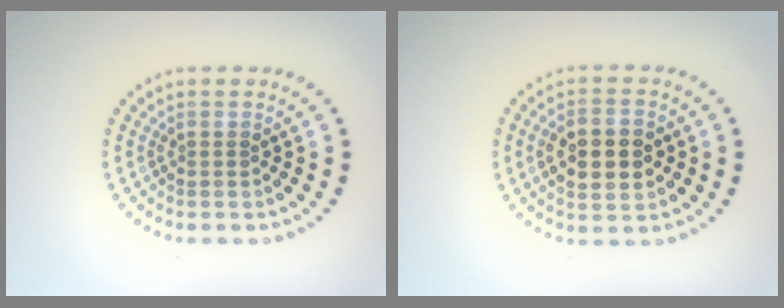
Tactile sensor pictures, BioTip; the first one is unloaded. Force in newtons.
{"total": 5.2, "press": 5.2, "slide": 0.2}